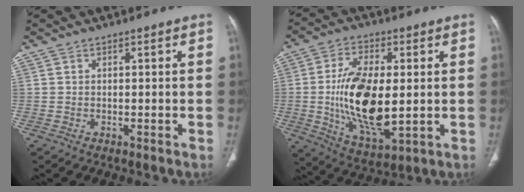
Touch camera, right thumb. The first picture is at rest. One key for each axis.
{"total": 17.6, "fx": -0.3, "fy": 8.3, "fz": 15.5, "tx": -0.281, "ty": -0.017, "tz": 0.003}